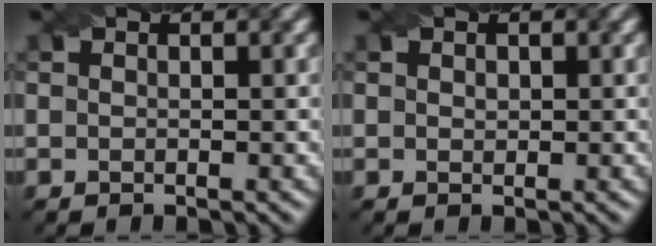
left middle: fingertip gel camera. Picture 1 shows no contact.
{"total": 0.5, "force": [0.1, 0.4, 0.3], "torque": [-0.005, -0.001, 0.003]}